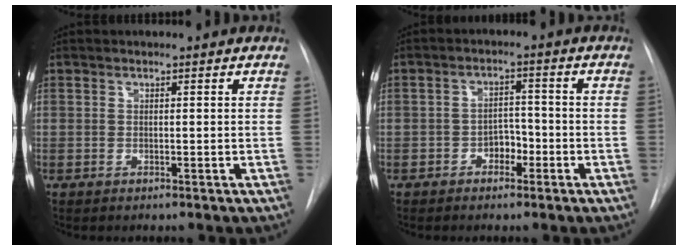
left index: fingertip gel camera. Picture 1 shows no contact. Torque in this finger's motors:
{"motor_torque": [-0.06, -0.10, 0.00, -0.01]}